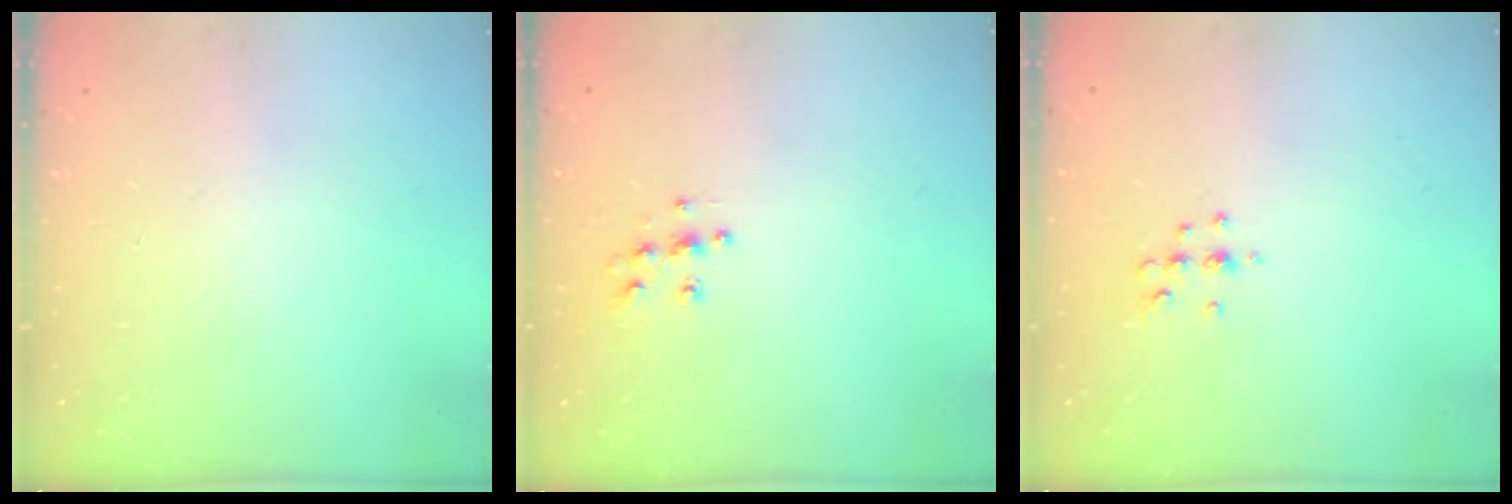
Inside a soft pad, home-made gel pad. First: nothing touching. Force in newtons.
{"total": 6.2, "press": 6.2, "slide": 0.2}
{"total": 4.8, "press": 4.4, "slide": 1.8}